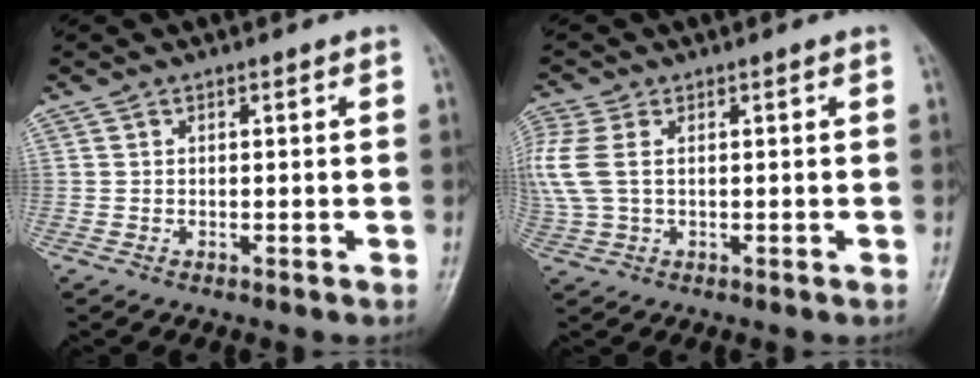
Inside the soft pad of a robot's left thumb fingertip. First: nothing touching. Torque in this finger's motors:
{"motor_torque": [-0.26, 0.90, 0.92, -0.66, 0.26]}